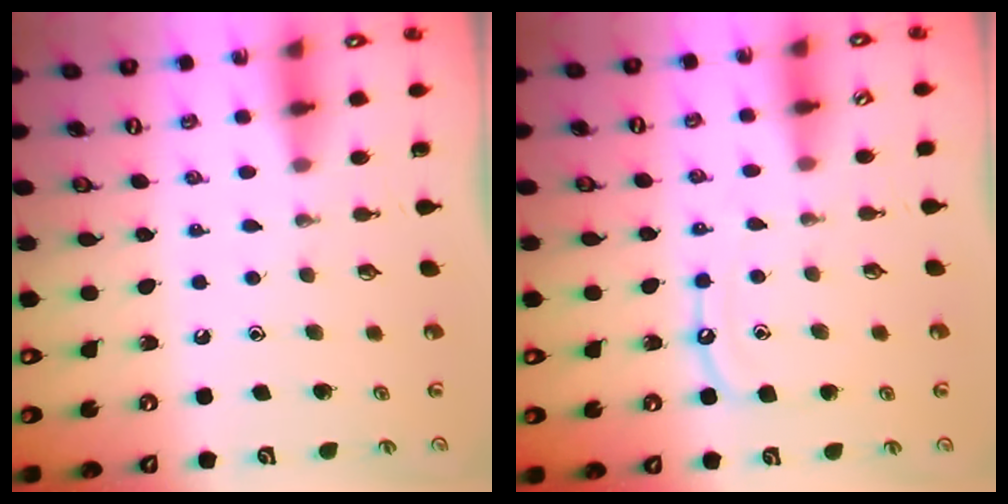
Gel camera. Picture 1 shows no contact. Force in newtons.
{"total": 8.0, "press": 7.9, "slide": 0.9}